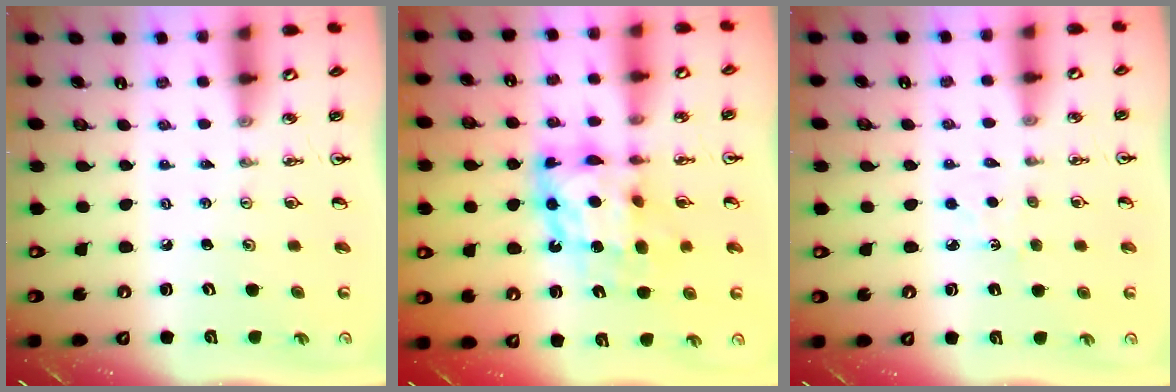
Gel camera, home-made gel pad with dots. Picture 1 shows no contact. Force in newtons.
{"total": 11.8, "press": 11.7, "slide": 1.0}
{"total": 2.9, "press": 2.9, "slide": 0.4}